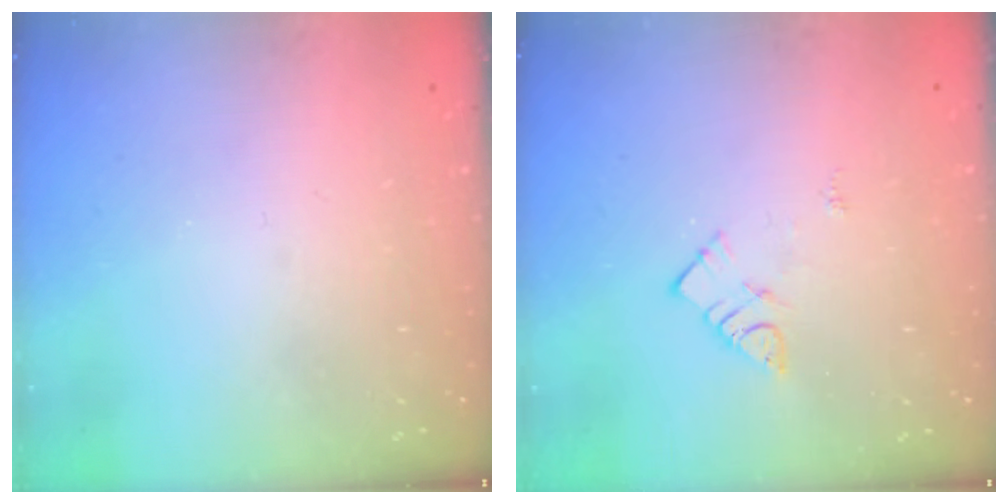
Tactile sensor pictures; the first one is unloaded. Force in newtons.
{"total": 6.9, "press": 6.9, "slide": 0.2}